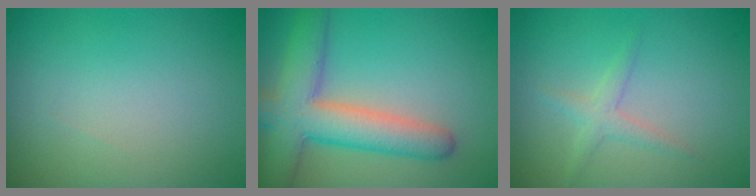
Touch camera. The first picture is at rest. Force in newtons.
{"total": 7.7, "press": 7.7, "slide": 0.5}
{"total": 1.6, "press": 1.6, "slide": 0.1}